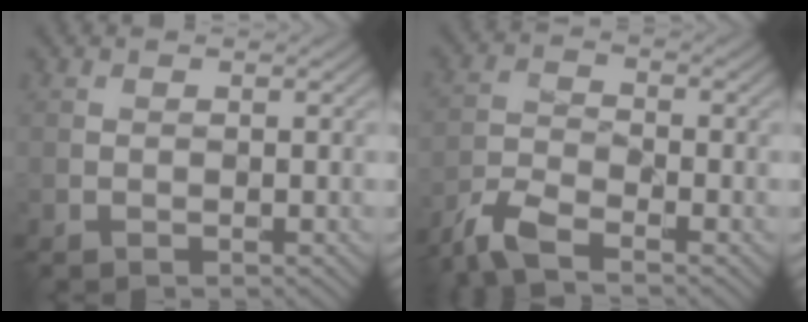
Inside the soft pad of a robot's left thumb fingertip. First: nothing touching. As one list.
[{"total": 5.5, "force": [-4.4, 1.2, 3.1], "torque": [-0.072, -0.009, -0.101]}]